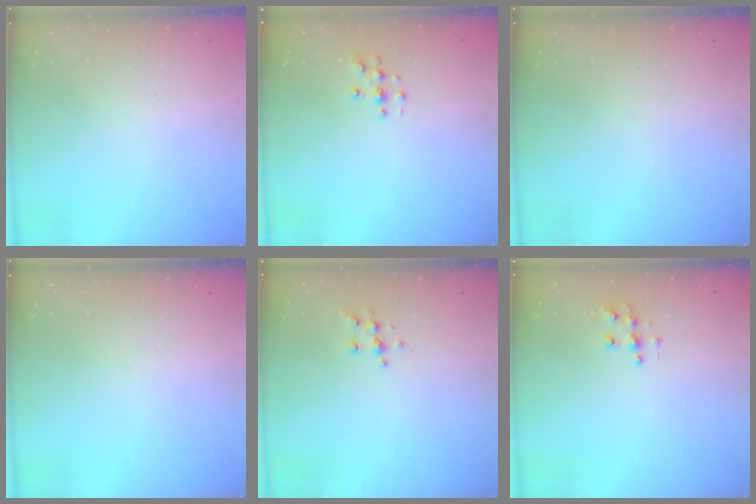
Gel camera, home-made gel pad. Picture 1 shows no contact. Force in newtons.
{"total": 2.8, "press": 2.8, "slide": 0.2}
{"total": 0.0}
{"total": 0.0}
{"total": 5.7, "press": 5.6, "slide": 1.1}
{"total": 5.7, "press": 5.7, "slide": 0.4}